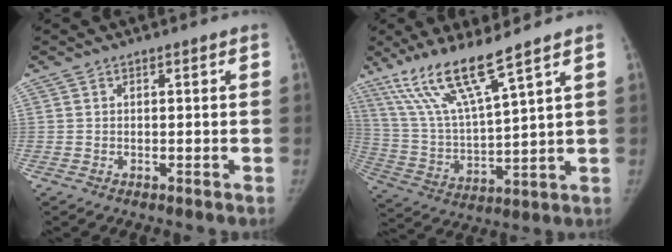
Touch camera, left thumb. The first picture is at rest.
{"total": 13.9, "force": [9.7, 1.1, 9.9], "torque": [-0.196, -0.048, 0.202]}